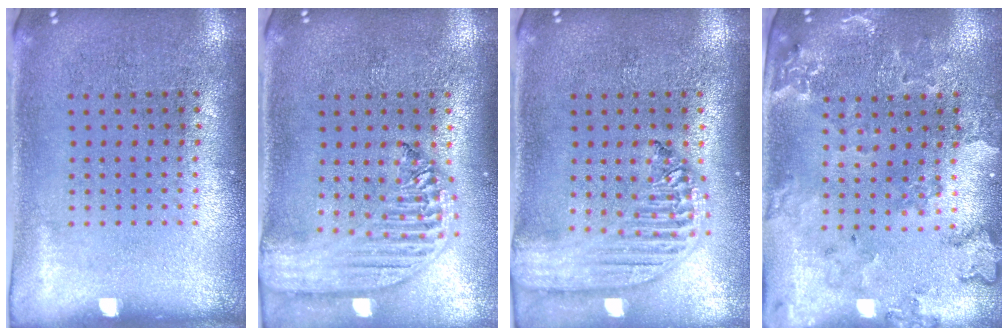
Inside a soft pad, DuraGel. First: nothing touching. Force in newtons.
{"total": 2.5, "press": 2.1, "slide": 1.4}
{"total": 2.3, "press": 2.0, "slide": 1.2}
{"total": 0.7, "press": 0.7, "slide": 0.2}